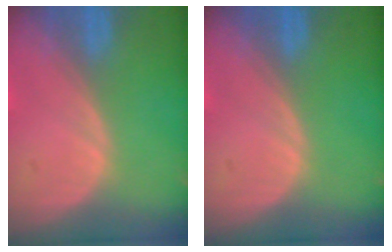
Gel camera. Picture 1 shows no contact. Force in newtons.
{"total": 0.0}